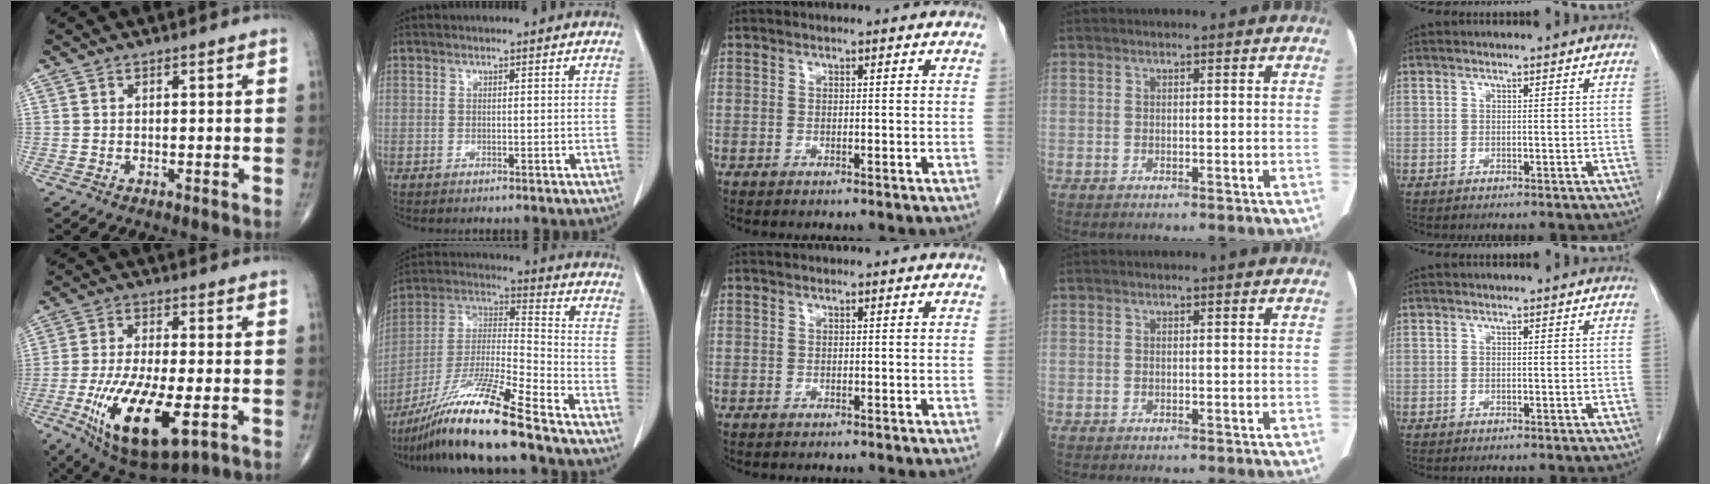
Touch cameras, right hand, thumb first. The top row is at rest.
{"thumb": {"total": 18.2, "force": [-6.0, 6.9, 15.8], "torque": [-0.301, -0.009, -0.088]}, "index": {"total": 17.0, "force": [-12.7, -0.8, 11.2], "torque": [-0.233, -0.024, -0.238]}}